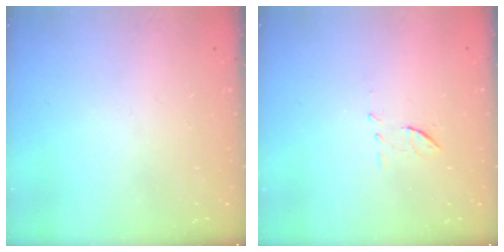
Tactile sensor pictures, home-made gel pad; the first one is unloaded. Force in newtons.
{"total": 6.8, "press": 6.6, "slide": 1.8}